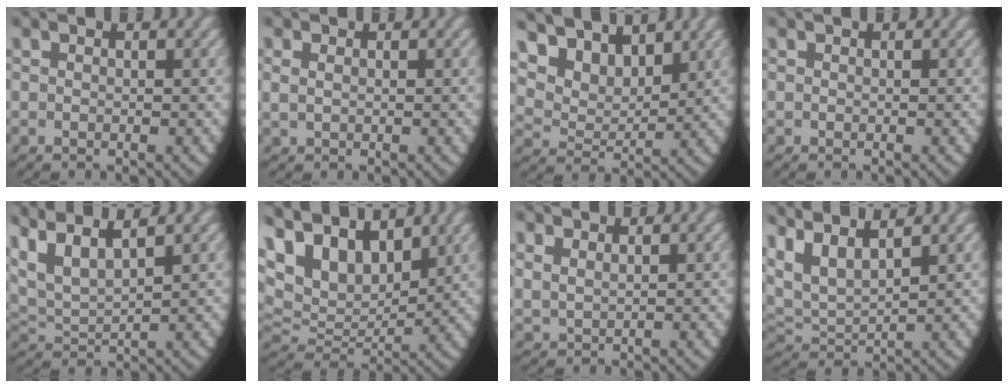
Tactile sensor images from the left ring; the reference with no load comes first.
{"total": 0.9, "force": [0.4, 0.6, 0.6], "torque": [-0.023, -0.007, 0.016]}
{"total": 8.9, "force": [4.0, 6.5, 4.7], "torque": [-0.102, -0.004, 0.061]}
{"total": 0.0}
{"total": 8.8, "force": [3.3, 6.4, 5.2], "torque": [-0.139, -0.007, 0.051]}
{"total": 12.3, "force": [3.5, 9.3, 7.2], "torque": [-0.171, -0.022, 0.061]}
{"total": 2.2, "force": [1.4, 1.6, 0.8], "torque": [-0.032, -0.008, 0.038]}
{"total": 8.5, "force": [2.6, 6.6, 4.8], "torque": [-0.136, -0.014, 0.041]}